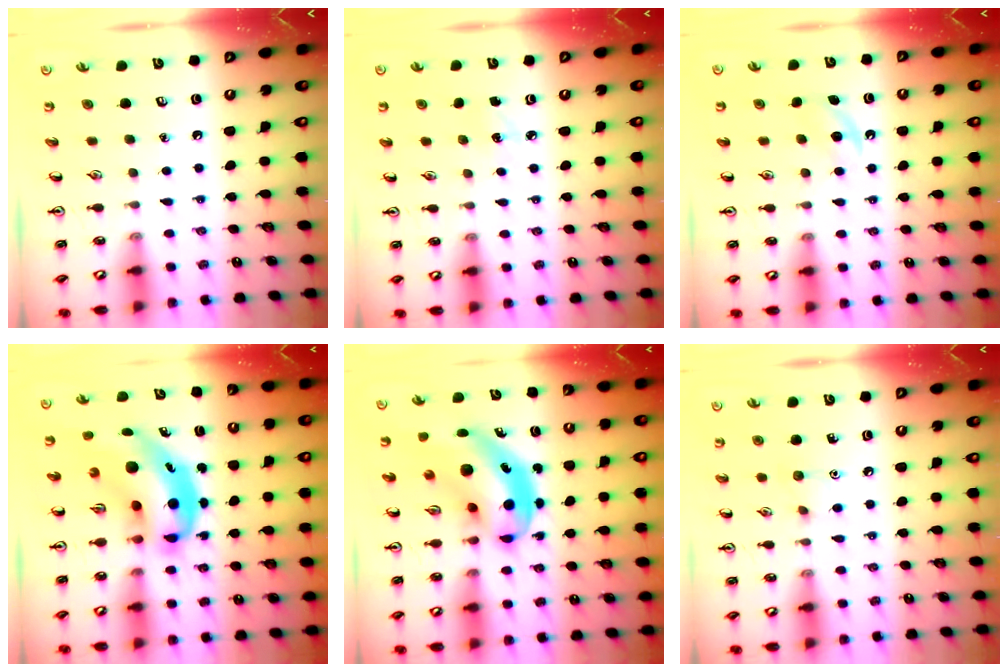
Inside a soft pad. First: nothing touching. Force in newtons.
{"total": 3.2, "press": 3.0, "slide": 1.1}
{"total": 5.6, "press": 5.3, "slide": 1.9}
{"total": 10.1, "press": 9.8, "slide": 2.8}
{"total": 10.3, "press": 9.9, "slide": 3.0}
{"total": 5.5, "press": 5.2, "slide": 1.8}